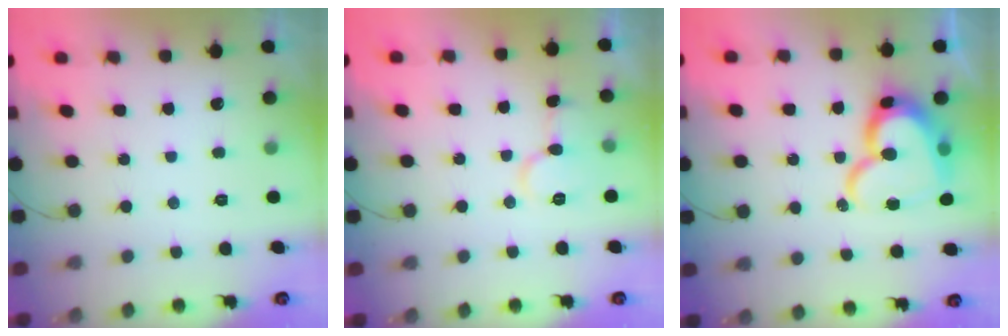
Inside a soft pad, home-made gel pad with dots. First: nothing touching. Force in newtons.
{"total": 7.9, "press": 7.9, "slide": 0.8}
{"total": 18.8, "press": 18.8, "slide": 1.8}